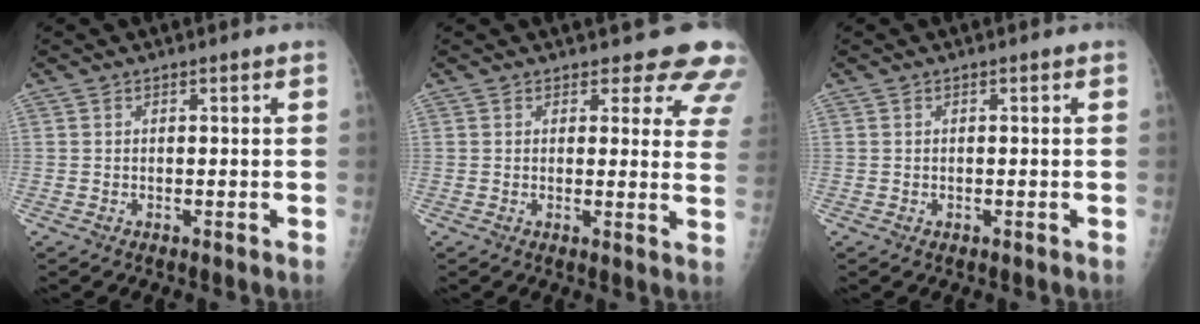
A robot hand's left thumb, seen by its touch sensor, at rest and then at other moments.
{"total": 10.4, "force": [8.8, 4.3, 3.5], "torque": [0.014, -0.047, 0.067]}
{"total": 0.6, "force": [-0.2, 0.5, 0.3], "torque": [0.001, 0.002, -0.005]}